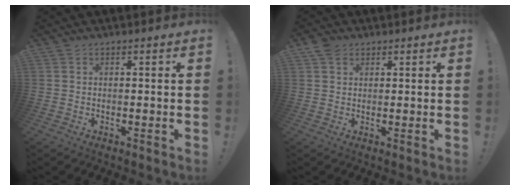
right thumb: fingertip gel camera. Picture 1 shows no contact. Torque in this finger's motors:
{"motor_torque": [-0.11, -0.23, -0.26, 0.26, 0.00]}